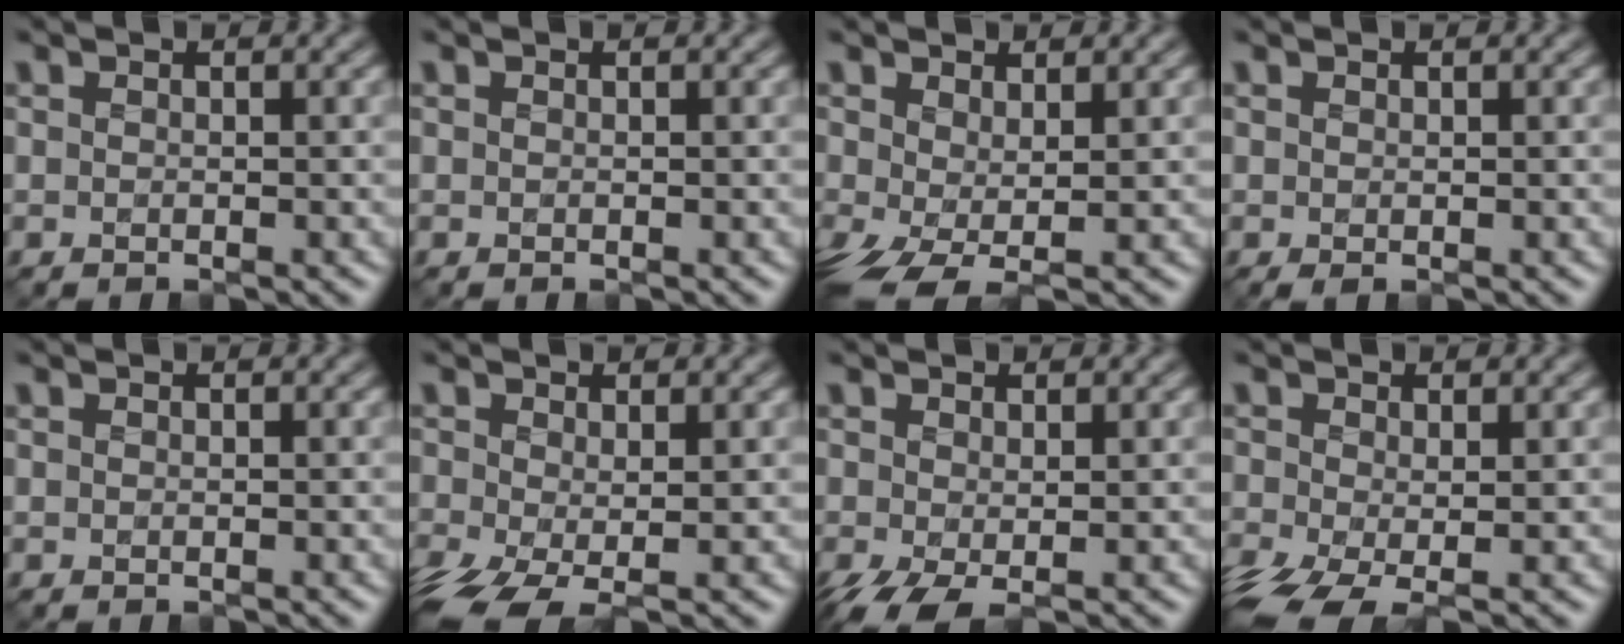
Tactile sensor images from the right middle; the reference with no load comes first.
{"total": 0.0}
{"total": 3.4, "force": [-1.1, 1.0, 3.0], "torque": [-0.075, -0.015, -0.019]}
{"total": 0.0}
{"total": 0.0}
{"total": 4.5, "force": [-2.4, 1.6, 3.4], "torque": [-0.093, -0.023, -0.042]}
{"total": 2.7, "force": [-1.3, 0.7, 2.2], "torque": [-0.059, -0.011, -0.022]}
{"total": 4.9, "force": [-2.8, 1.8, 3.6], "torque": [-0.097, -0.023, -0.049]}